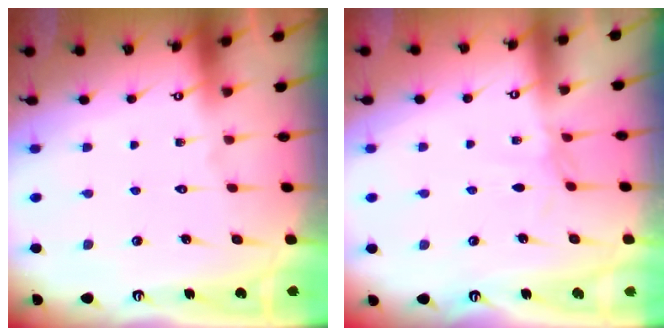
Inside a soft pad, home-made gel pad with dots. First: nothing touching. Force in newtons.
{"total": 2.1, "press": 2.1, "slide": 0.5}